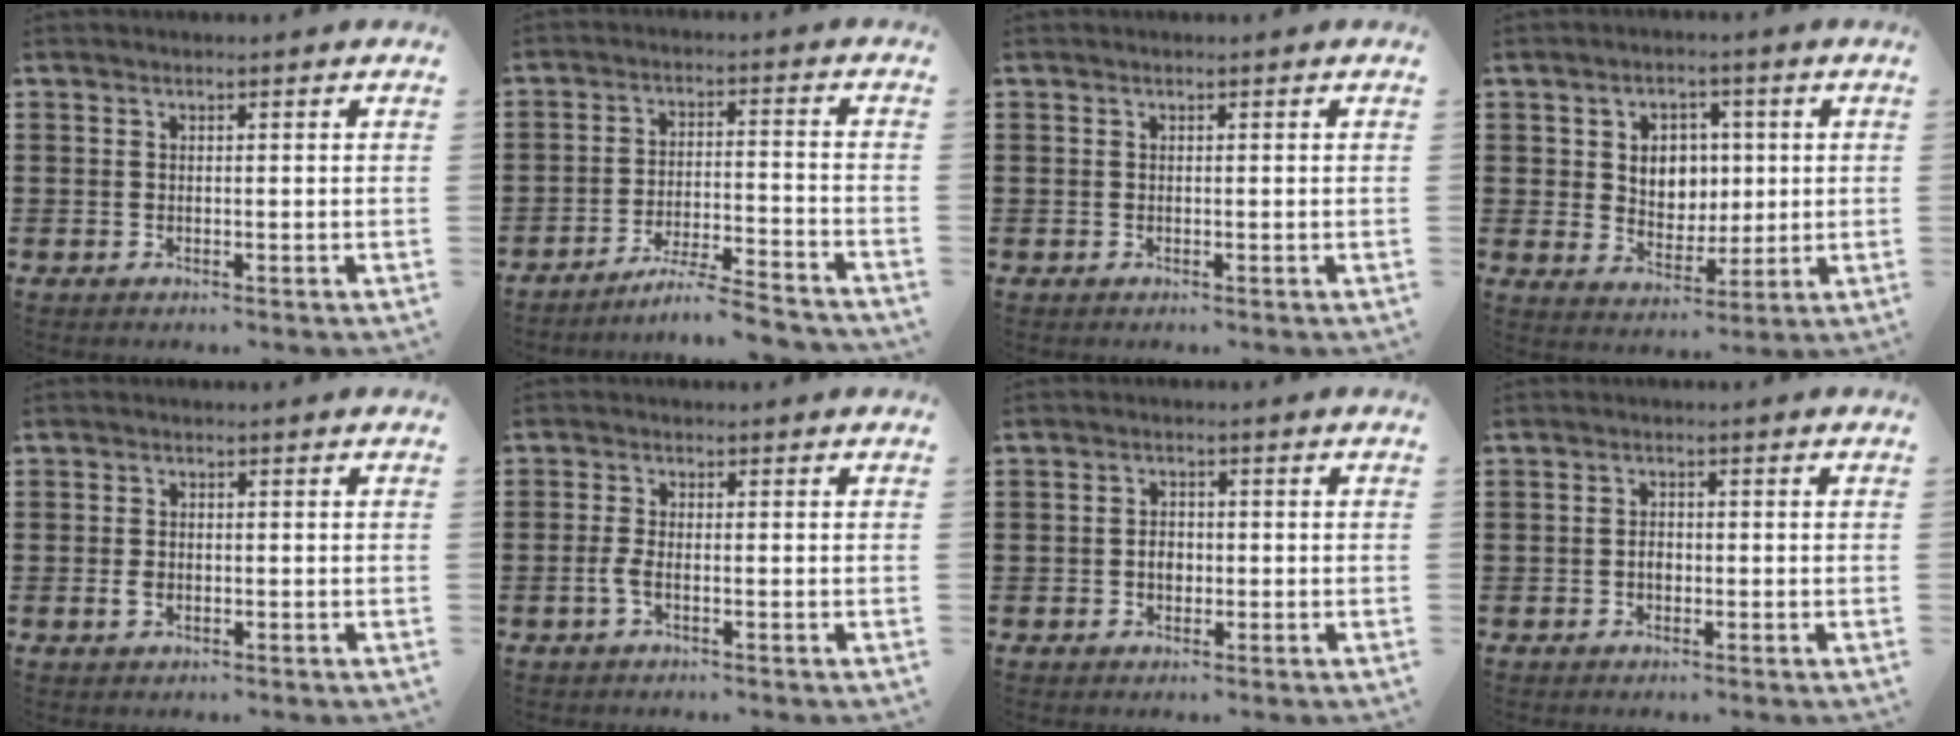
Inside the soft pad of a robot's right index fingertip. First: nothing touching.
{"total": 6.1, "force": [-5.6, -0.6, 2.3], "torque": [-0.045, -0.013, -0.107]}
{"total": 0.0}
{"total": 5.3, "force": [1.1, 4.7, 2.3], "torque": [-0.050, 0.009, 0.014]}
{"total": 1.5, "force": [-0.3, 1.0, 1.1], "torque": [-0.022, 0.004, -0.006]}
{"total": 2.2, "force": [-0.9, 0.3, 1.9], "torque": [-0.051, -0.010, -0.019]}
{"total": 2.1, "force": [-0.4, 1.5, 1.5], "torque": [-0.032, 0.001, -0.009]}
{"total": 1.5, "force": [-0.5, 0.9, 1.1], "torque": [-0.024, -0.002, -0.009]}